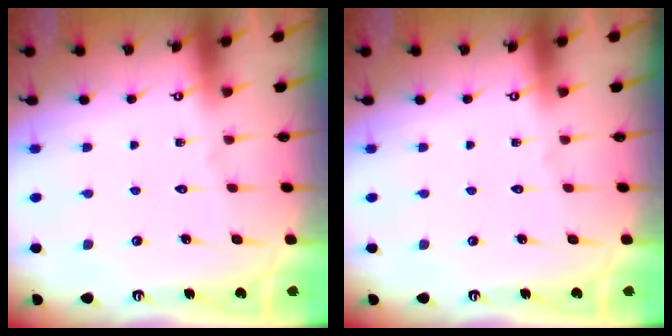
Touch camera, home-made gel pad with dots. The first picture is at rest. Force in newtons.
{"total": 0.0}